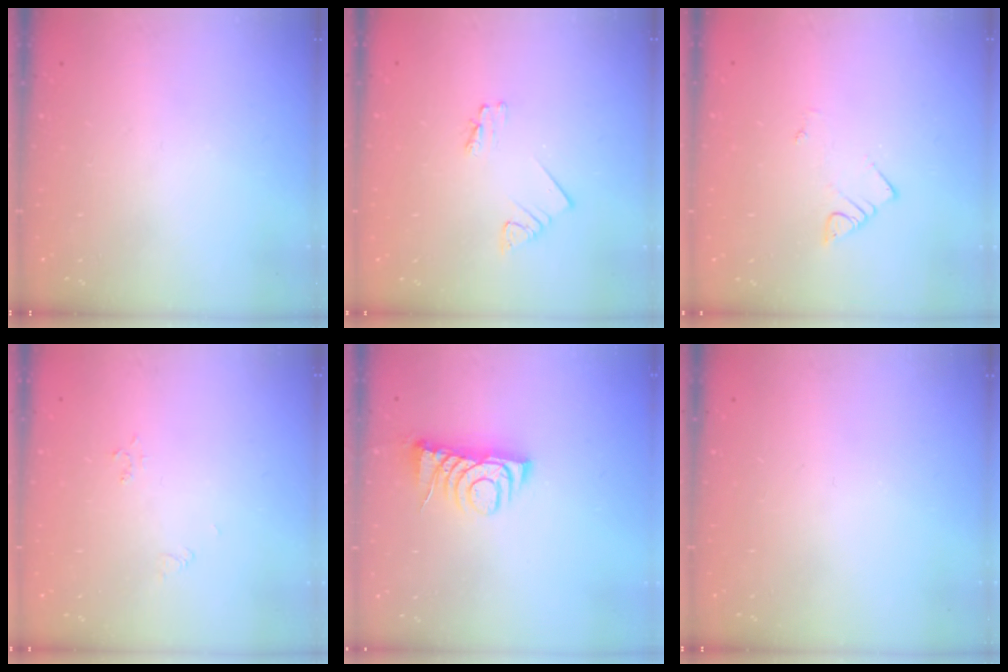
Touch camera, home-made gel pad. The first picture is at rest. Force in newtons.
{"total": 2.1, "press": 2.1, "slide": 0.2}
{"total": 2.5, "press": 2.5, "slide": 0.2}
{"total": 2.4, "press": 2.4, "slide": 0.3}
{"total": 7.0, "press": 6.9, "slide": 0.9}
{"total": 0.0}